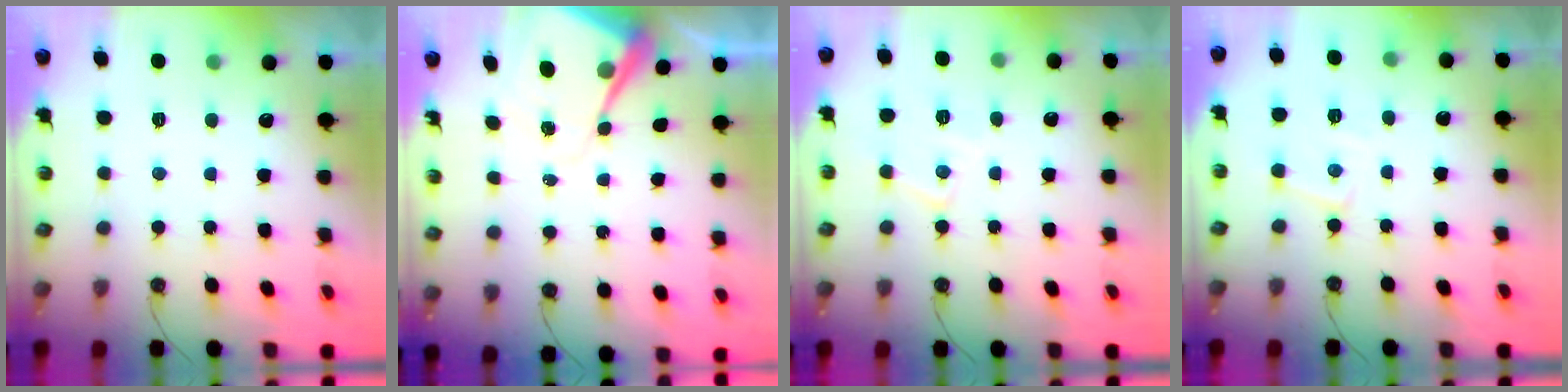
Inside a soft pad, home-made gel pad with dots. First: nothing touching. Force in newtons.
{"total": 10.6, "press": 10.5, "slide": 0.8}
{"total": 8.7, "press": 8.7, "slide": 0.6}
{"total": 8.4, "press": 8.4, "slide": 0.6}